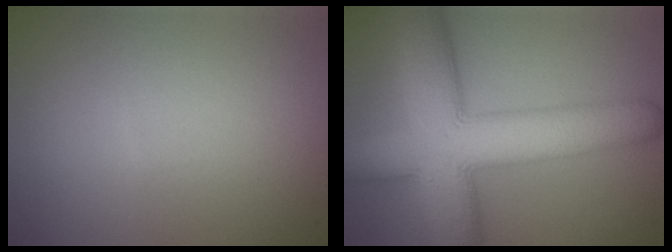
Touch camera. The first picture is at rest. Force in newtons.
{"total": 12.2, "press": 12.2, "slide": 0.4}